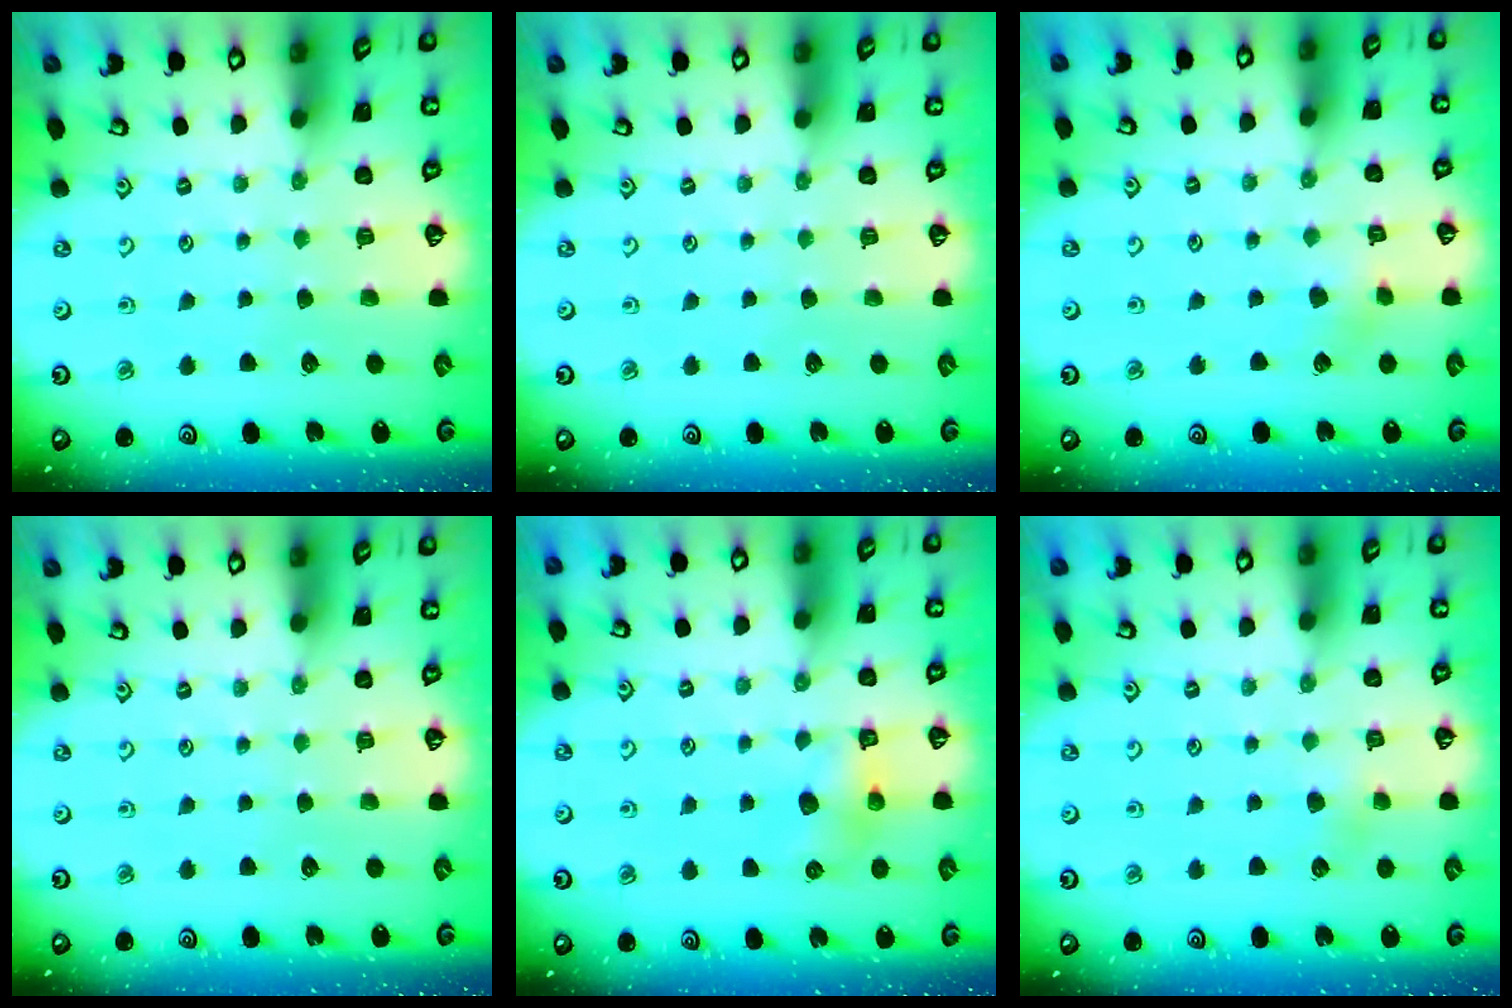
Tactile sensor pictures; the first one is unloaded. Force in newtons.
{"total": 0.0}
{"total": 3.2, "press": 3.1, "slide": 0.5}
{"total": 0.0}
{"total": 6.6, "press": 6.6, "slide": 0.6}
{"total": 3.8, "press": 3.7, "slide": 0.4}